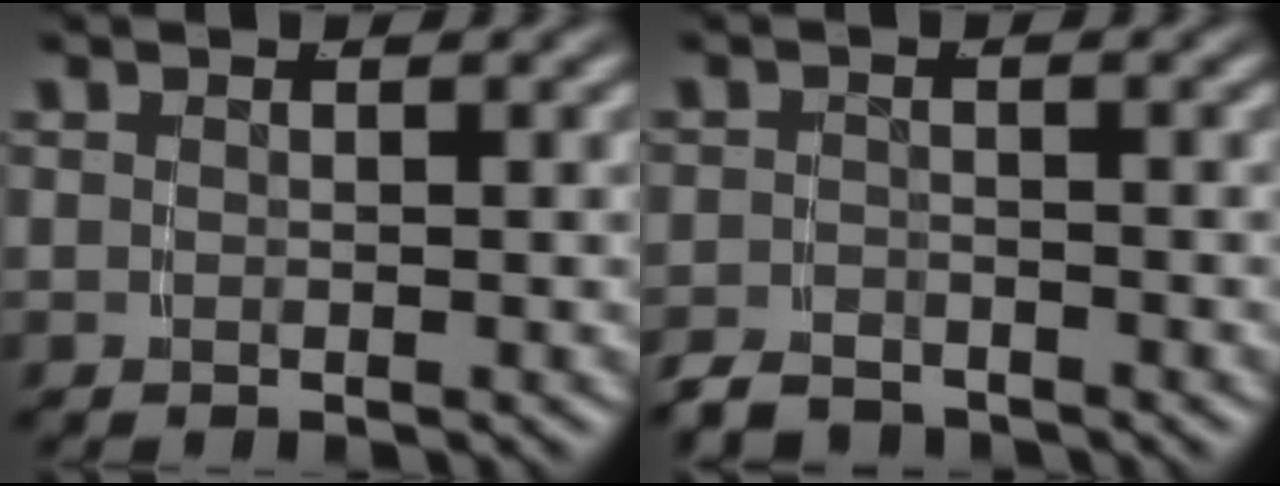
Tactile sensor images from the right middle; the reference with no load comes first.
{"total": 2.6, "force": [-2.5, 0.7, 0.1], "torque": [0.000, -0.013, -0.041]}